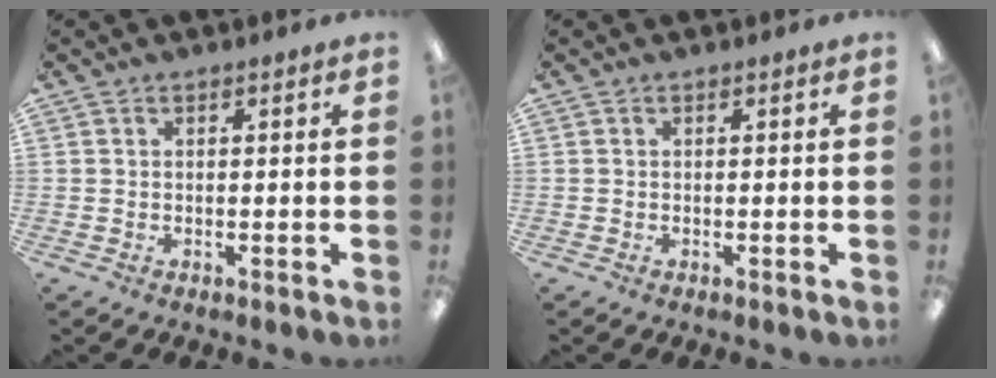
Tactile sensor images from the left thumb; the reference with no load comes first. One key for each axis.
{"total": 0.0}